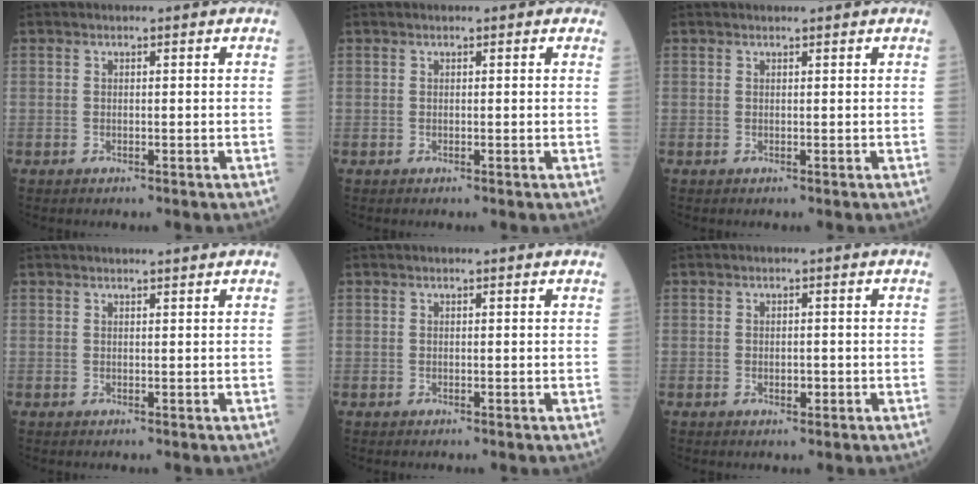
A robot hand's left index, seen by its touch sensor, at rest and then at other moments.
{"total": 1.5, "force": [-1.4, 0.0, -0.6], "torque": [0.006, -0.001, -0.024]}
{"total": 1.5, "force": [1.4, 0.0, 0.4], "torque": [-0.006, 0.010, 0.022]}
{"total": 3.0, "force": [2.8, -0.2, 1.0], "torque": [-0.009, 0.014, 0.038]}
{"total": 0.8, "force": [-0.7, -0.2, -0.4], "torque": [0.002, 0.002, -0.013]}
{"total": 1.3, "force": [-0.5, 0.7, 0.9], "torque": [-0.016, -0.001, -0.005]}